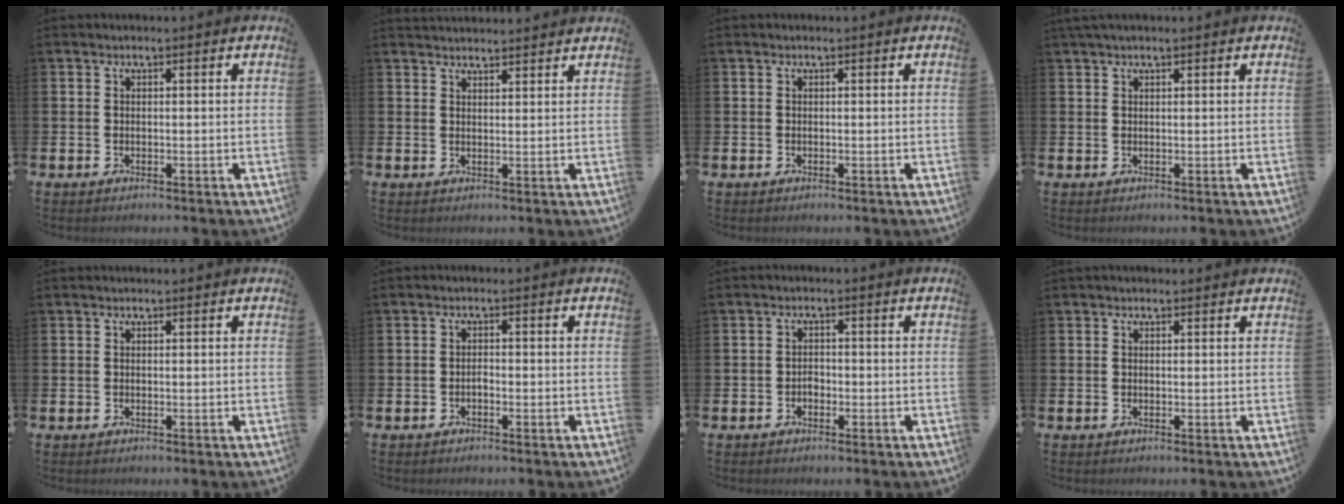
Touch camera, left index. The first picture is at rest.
{"total": 2.5, "force": [2.5, 0.2, 0.0], "torque": [0.006, -0.013, 0.043]}
{"total": 0.0}
{"total": 1.1, "force": [1.0, 0.0, 0.6], "torque": [-0.010, 0.001, 0.016]}
{"total": 0.0}
{"total": 0.8, "force": [-0.6, 0.4, 0.3], "torque": [-0.003, -0.003, -0.012]}
{"total": 1.3, "force": [-0.7, 1.0, 0.5], "torque": [-0.007, -0.001, -0.015]}
{"total": 0.0}